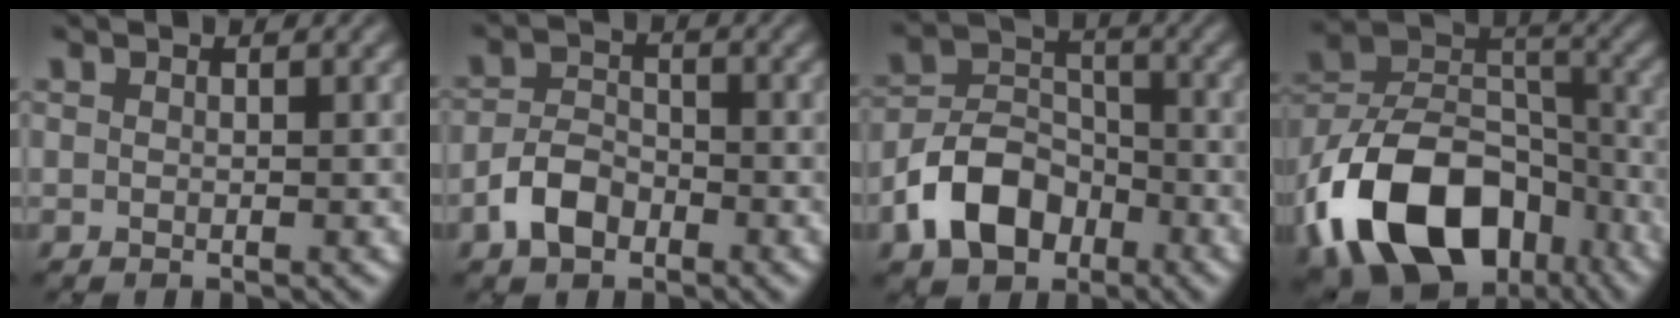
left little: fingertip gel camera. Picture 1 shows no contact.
{"total": 3.3, "force": [-2.1, 1.9, 1.7], "torque": [-0.035, 0.008, -0.045]}
{"total": 6.6, "force": [-3.6, 4.4, 3.4], "torque": [-0.061, 0.003, -0.076]}
{"total": 14.6, "force": [-7.6, 9.2, 8.4], "torque": [-0.179, 0.001, -0.138]}